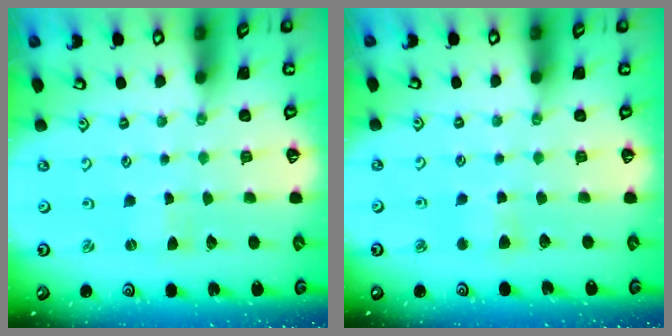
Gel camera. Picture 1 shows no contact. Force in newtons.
{"total": 3.4, "press": 3.3, "slide": 0.5}